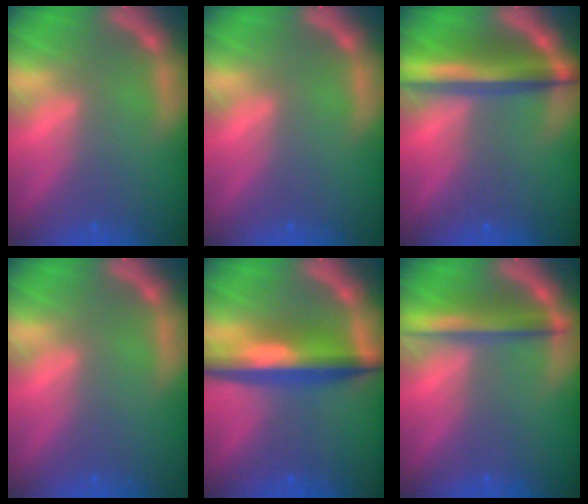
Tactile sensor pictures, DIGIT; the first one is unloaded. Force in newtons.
{"total": 0.0}
{"total": 7.1}
{"total": 0.0}
{"total": 7.1}
{"total": 4.4}